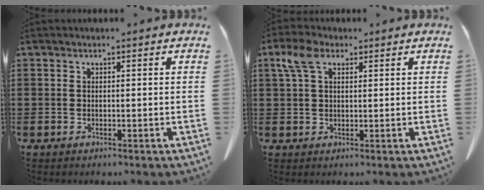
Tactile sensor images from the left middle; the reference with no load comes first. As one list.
[{"total": 4.6, "force": [2.1, 2.3, 3.4], "torque": [-0.082, 0.006, 0.034]}]